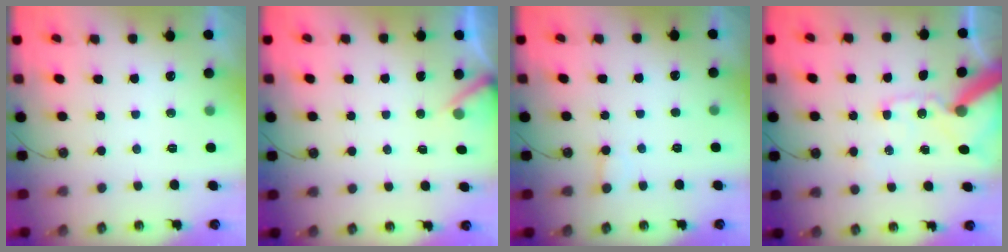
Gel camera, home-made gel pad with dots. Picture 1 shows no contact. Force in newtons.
{"total": 3.6, "press": 3.6, "slide": 0.1}
{"total": 1.9, "press": 1.9, "slide": 0.2}
{"total": 14.0, "press": 13.8, "slide": 2.5}